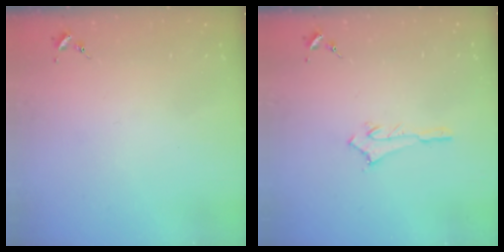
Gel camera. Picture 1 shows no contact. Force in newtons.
{"total": 2.5, "press": 2.5, "slide": 0.2}